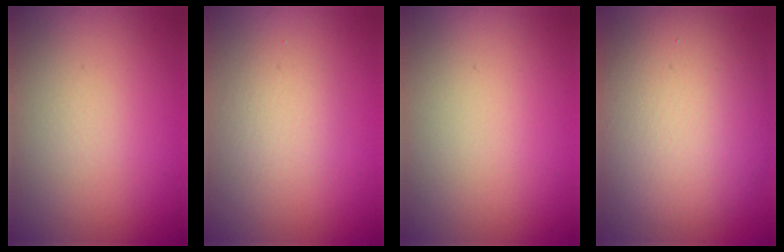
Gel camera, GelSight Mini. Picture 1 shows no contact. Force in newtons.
{"total": 1.9, "press": 1.9, "slide": 0.2}
{"total": 0.0}
{"total": 12.2, "press": 12.2, "slide": 0.8}